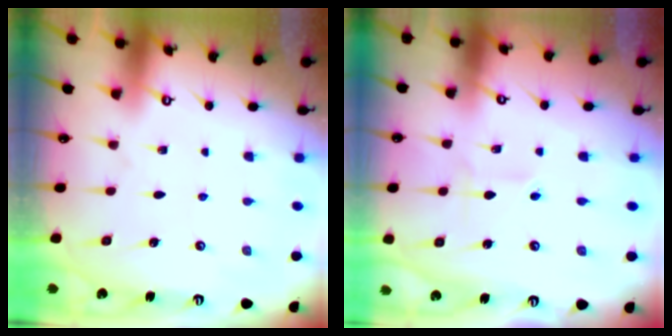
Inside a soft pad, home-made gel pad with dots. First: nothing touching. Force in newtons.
{"total": 1.6, "press": 1.3, "slide": 0.9}